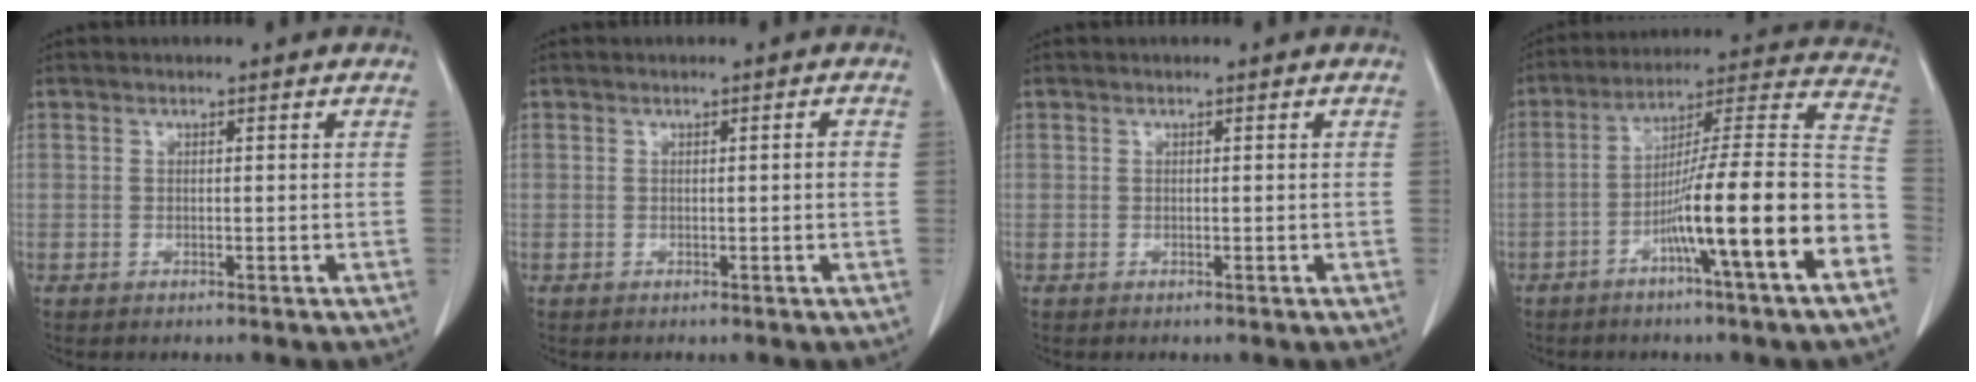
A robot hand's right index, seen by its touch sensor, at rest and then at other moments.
{"total": 0.9, "force": [-0.1, -0.1, 0.9], "torque": [-0.012, 0.000, 0.001]}
{"total": 0.0}
{"total": 18.6, "force": [-7.2, -0.4, 17.1], "torque": [-0.239, 0.011, -0.119]}